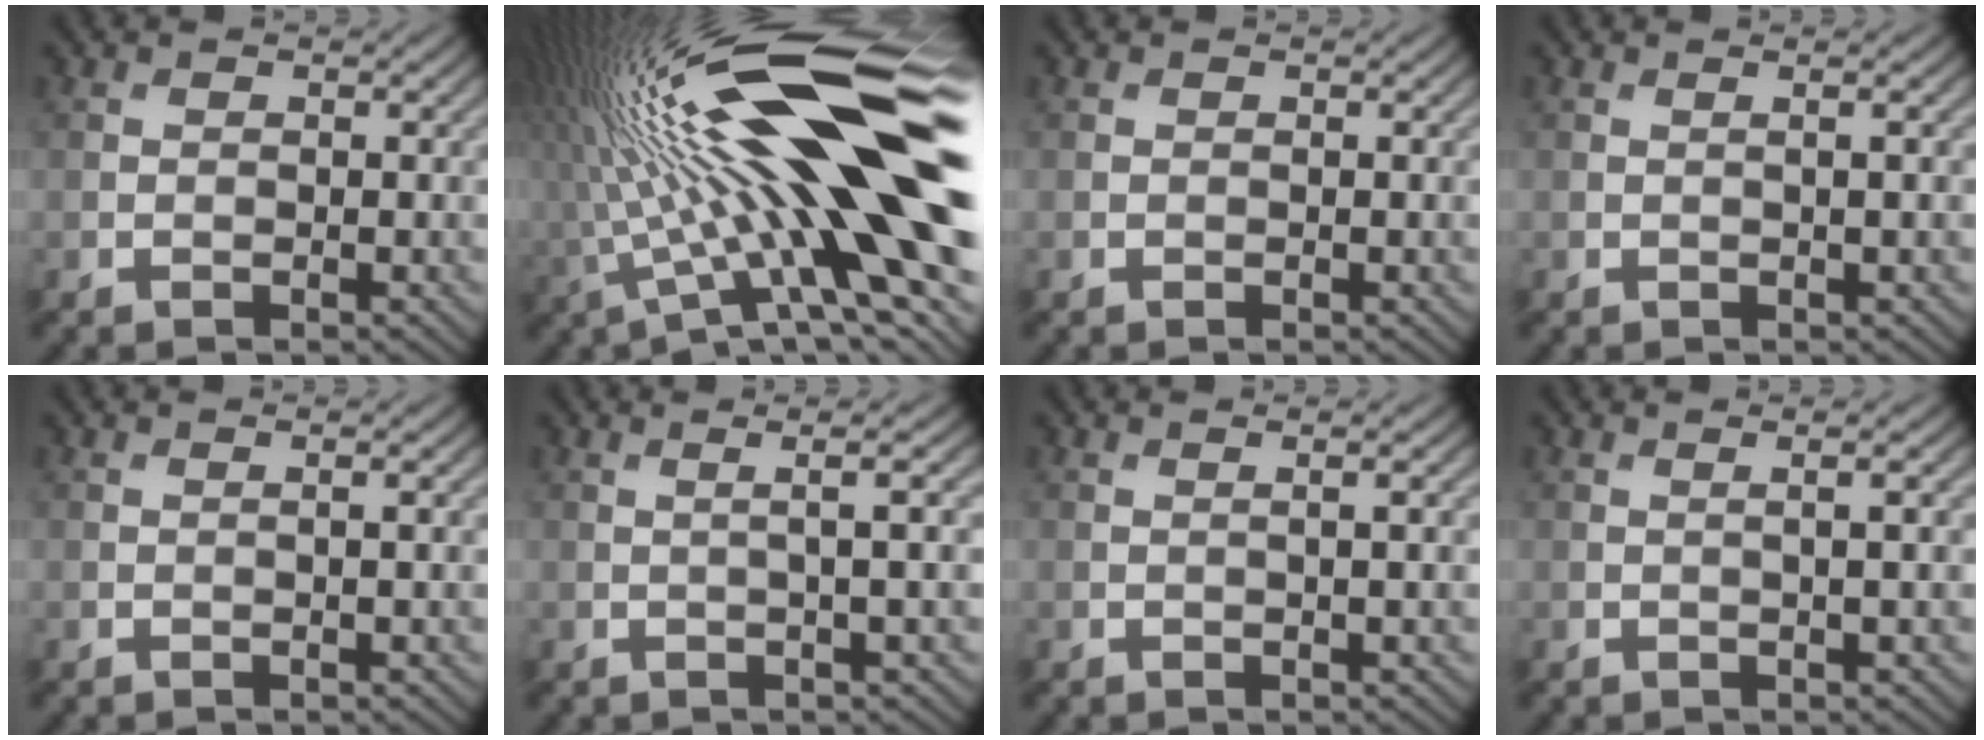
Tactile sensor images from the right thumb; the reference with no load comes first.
{"total": 23.2, "force": [1.8, 6.1, 22.3], "torque": [-0.362, 0.012, 0.028]}
{"total": 0.0}
{"total": 1.5, "force": [0.2, 0.2, 1.5], "torque": [-0.021, 0.008, -0.002]}
{"total": 0.9, "force": [0.1, 0.1, 0.9], "torque": [-0.012, 0.005, -0.001]}
{"total": 3.6, "force": [0.6, 0.5, 3.6], "torque": [-0.052, 0.017, 0.003]}
{"total": 1.8, "force": [0.3, 0.4, 1.8], "torque": [-0.025, 0.010, -0.002]}
{"total": 2.5, "force": [0.4, 0.5, 2.4], "torque": [-0.033, 0.011, -0.002]}